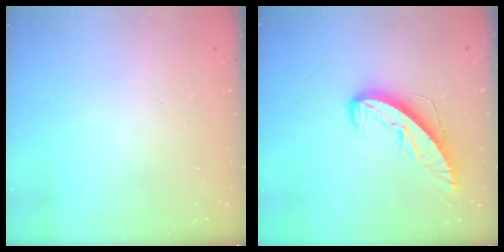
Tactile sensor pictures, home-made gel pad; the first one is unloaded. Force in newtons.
{"total": 9.9, "press": 9.9, "slide": 0.4}